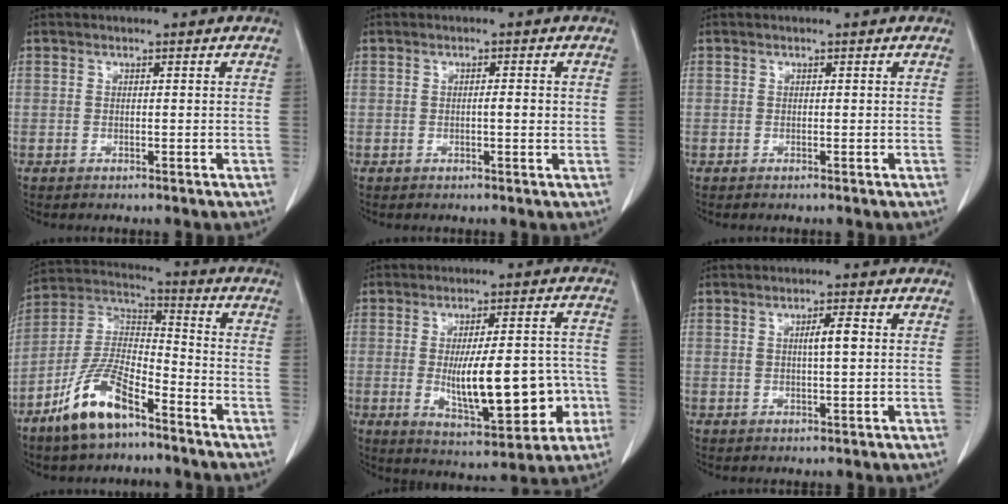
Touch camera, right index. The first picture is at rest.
{"total": 1.9, "force": [0.0, 0.3, 1.9], "torque": [-0.030, 0.002, 0.001]}
{"total": 0.0}
{"total": 12.2, "force": [-7.9, 3.9, 8.5], "torque": [-0.183, 0.001, -0.153]}
{"total": 15.3, "force": [-2.6, 4.6, 14.3], "torque": [-0.217, 0.007, -0.026]}
{"total": 3.1, "force": [0.7, 0.4, 3.0], "torque": [-0.050, 0.002, 0.015]}